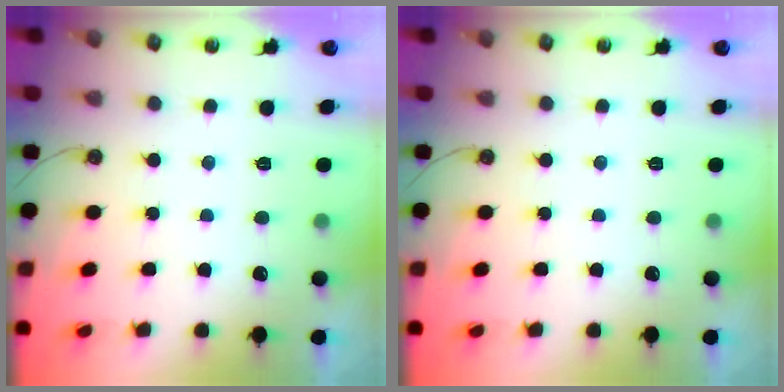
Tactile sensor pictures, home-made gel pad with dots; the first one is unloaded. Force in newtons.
{"total": 0.0}